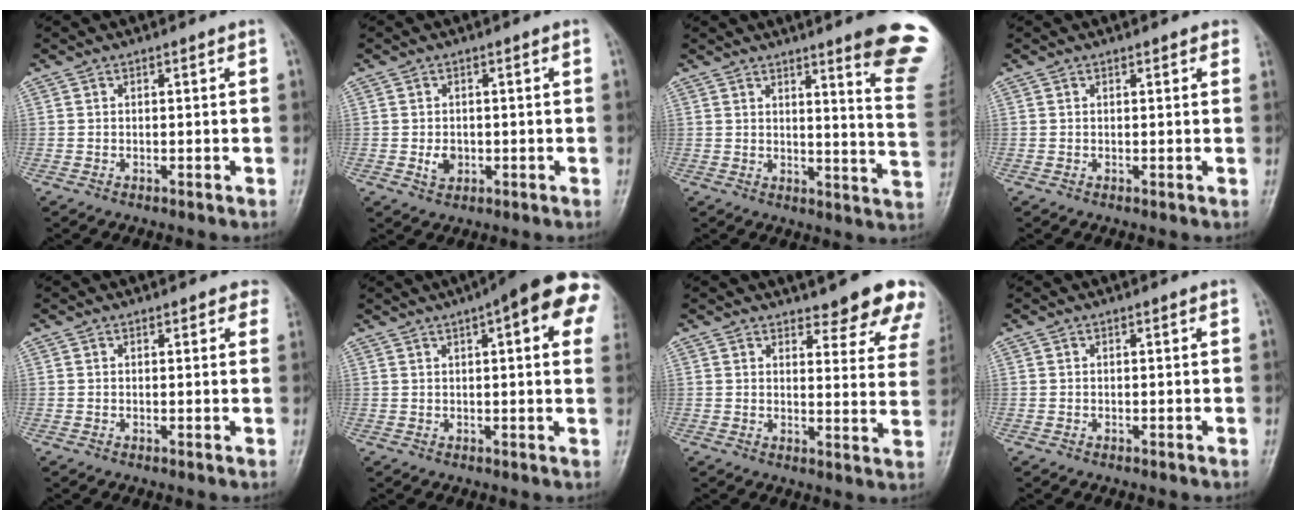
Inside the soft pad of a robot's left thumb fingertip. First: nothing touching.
{"total": 2.6, "force": [-0.4, 2.1, 1.6], "torque": [-0.020, 0.001, -0.004]}
{"total": 14.5, "force": [9.8, 0.9, 10.6], "torque": [-0.105, -0.071, 0.109]}
{"total": 1.1, "force": [0.8, 0.6, 0.6], "torque": [-0.001, -0.002, 0.004]}
{"total": 2.6, "force": [1.9, 1.4, 1.0], "torque": [0.017, -0.002, 0.010]}
{"total": 15.9, "force": [6.4, 4.3, 13.9], "torque": [-0.167, 0.016, 0.073]}
{"total": 12.8, "force": [10.9, 3.6, 5.6], "torque": [-0.021, -0.069, 0.110]}
{"total": 0.0}